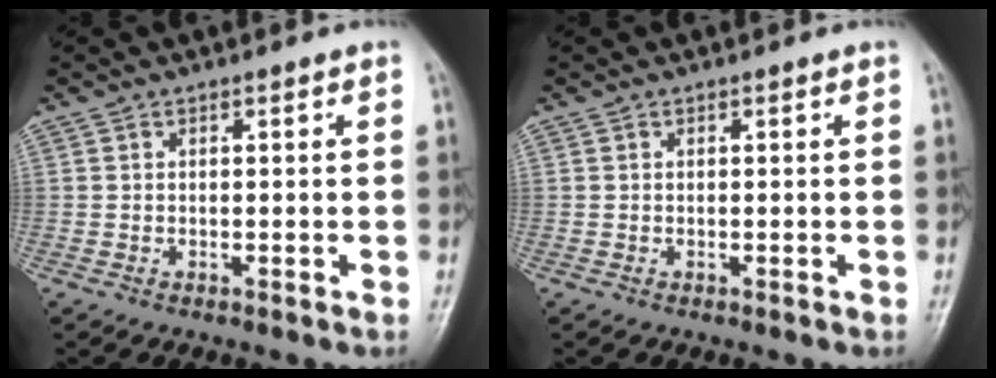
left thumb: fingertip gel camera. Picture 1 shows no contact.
{"total": 0.0}